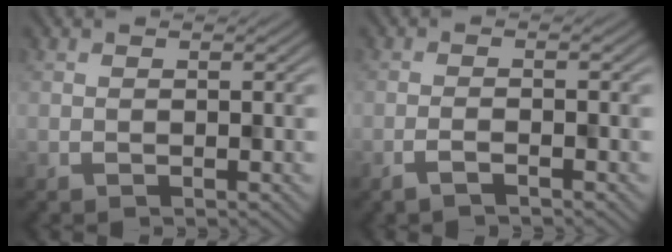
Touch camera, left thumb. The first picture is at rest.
{"total": 1.7, "force": [-1.4, 0.3, 0.9], "torque": [-0.010, 0.004, -0.029]}